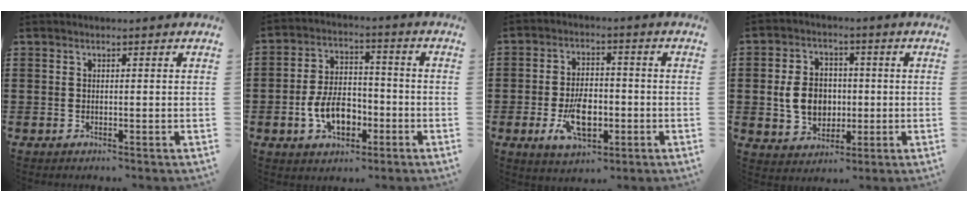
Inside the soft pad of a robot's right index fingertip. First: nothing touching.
{"total": 8.0, "force": [-2.7, 5.1, 5.7], "torque": [-0.119, 0.003, -0.054]}
{"total": 8.0, "force": [-2.3, 4.2, 6.4], "torque": [-0.117, -0.007, -0.043]}
{"total": 7.4, "force": [-0.3, 5.9, 4.5], "torque": [-0.095, 0.005, -0.012]}